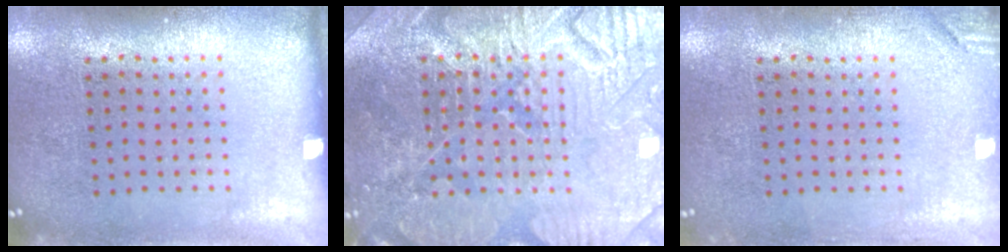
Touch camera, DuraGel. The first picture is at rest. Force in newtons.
{"total": 4.5, "press": 4.5, "slide": 0.6}
{"total": 1.3, "press": 1.2, "slide": 0.3}